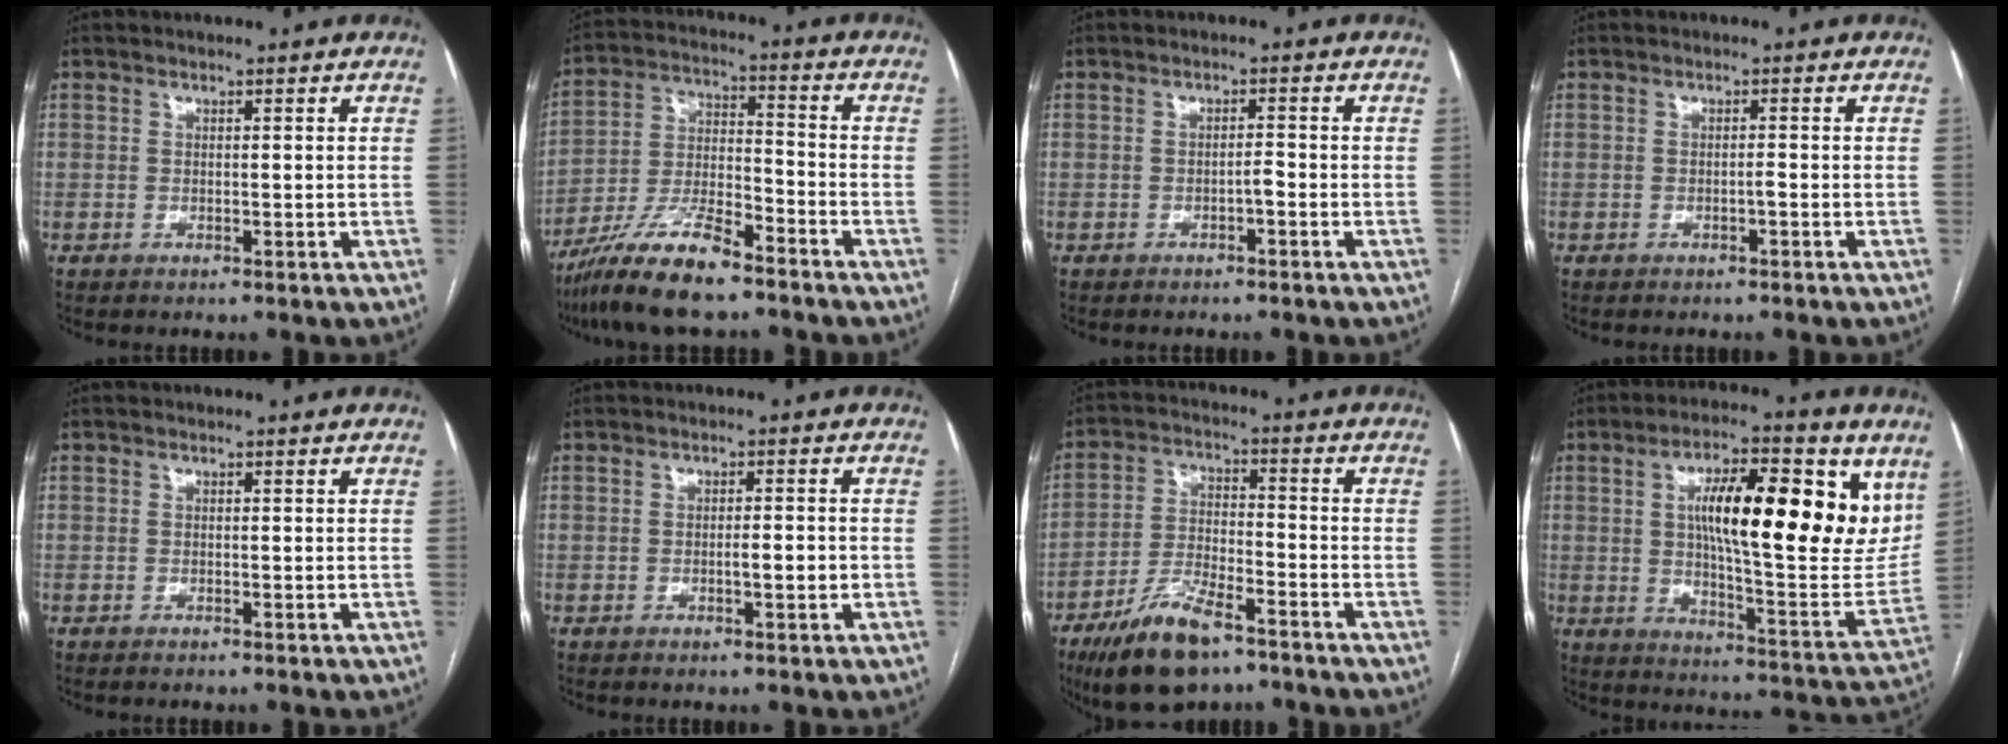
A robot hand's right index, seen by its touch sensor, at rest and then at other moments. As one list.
[{"total": 12.5, "force": [-9.6, 2.1, 7.8], "torque": [-0.156, -0.008, -0.175]}, {"total": 1.3, "force": [-0.8, 0.1, 1.0], "torque": [-0.016, 0.003, -0.014]}, {"total": 0.7, "force": [-0.4, 0.0, 0.6], "torque": [-0.008, 0.002, -0.008]}, {"total": 0.0}, {"total": 2.4, "force": [-0.6, 0.4, 2.3], "torque": [-0.038, 0.001, -0.008]}, {"total": 11.7, "force": [-7.9, 3.5, 7.9], "torque": [-0.157, -0.015, -0.142]}, {"total": 21.9, "force": [7.9, 5.4, 19.8], "torque": [-0.285, 0.010, 0.120]}]